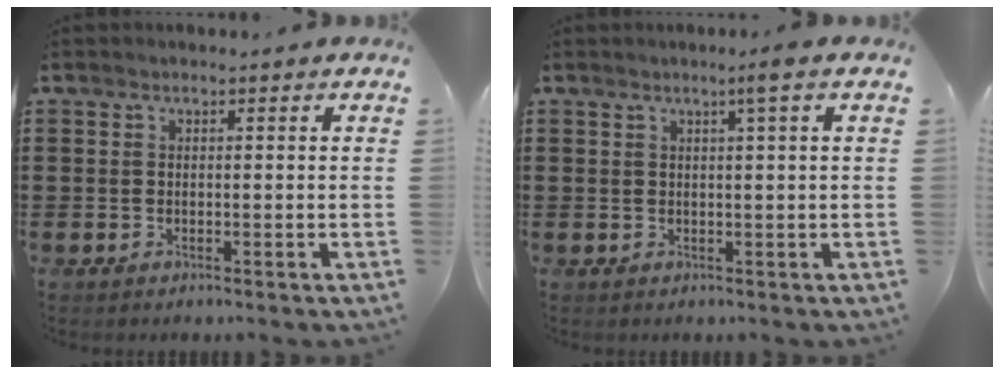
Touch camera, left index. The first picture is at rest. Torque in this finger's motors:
{"motor_torque": [0.58, -0.50, 0.08, 0.02]}